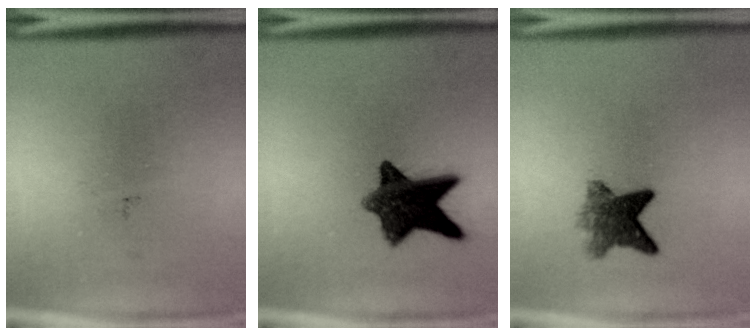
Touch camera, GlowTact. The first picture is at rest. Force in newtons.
{"total": 10.4}
{"total": 5.6}